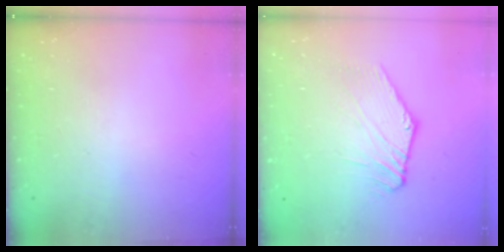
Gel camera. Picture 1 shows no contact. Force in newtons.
{"total": 1.6, "press": 1.6, "slide": 0.2}